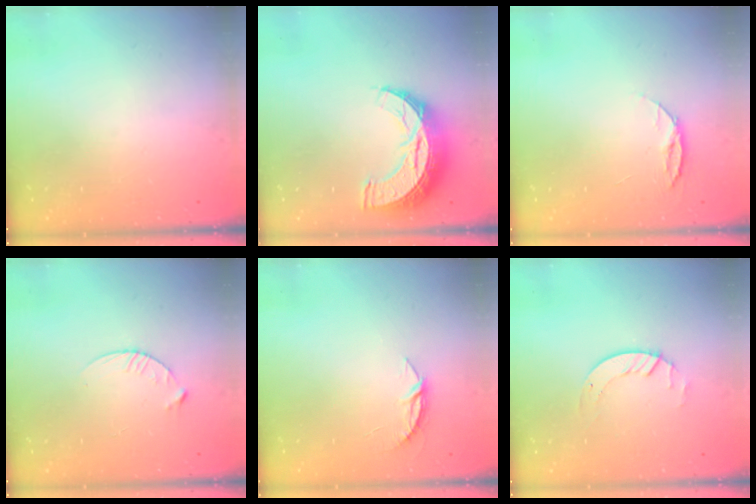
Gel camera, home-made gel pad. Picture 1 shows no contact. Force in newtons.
{"total": 12.7, "press": 12.7, "slide": 0.8}
{"total": 6.6, "press": 6.5, "slide": 0.7}
{"total": 3.7, "press": 3.7, "slide": 0.4}
{"total": 3.7, "press": 3.6, "slide": 0.4}
{"total": 2.6, "press": 2.6, "slide": 0.3}